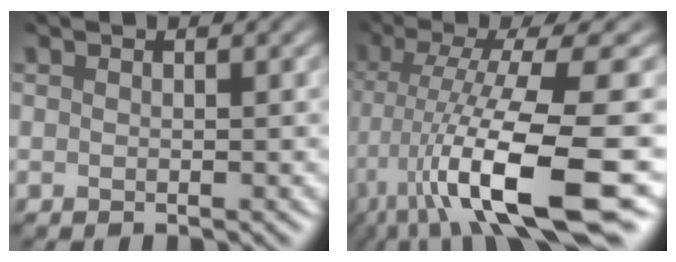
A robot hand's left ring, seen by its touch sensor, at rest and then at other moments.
{"total": 13.1, "force": [-5.3, 2.8, 11.6], "torque": [-0.197, -0.020, -0.075]}